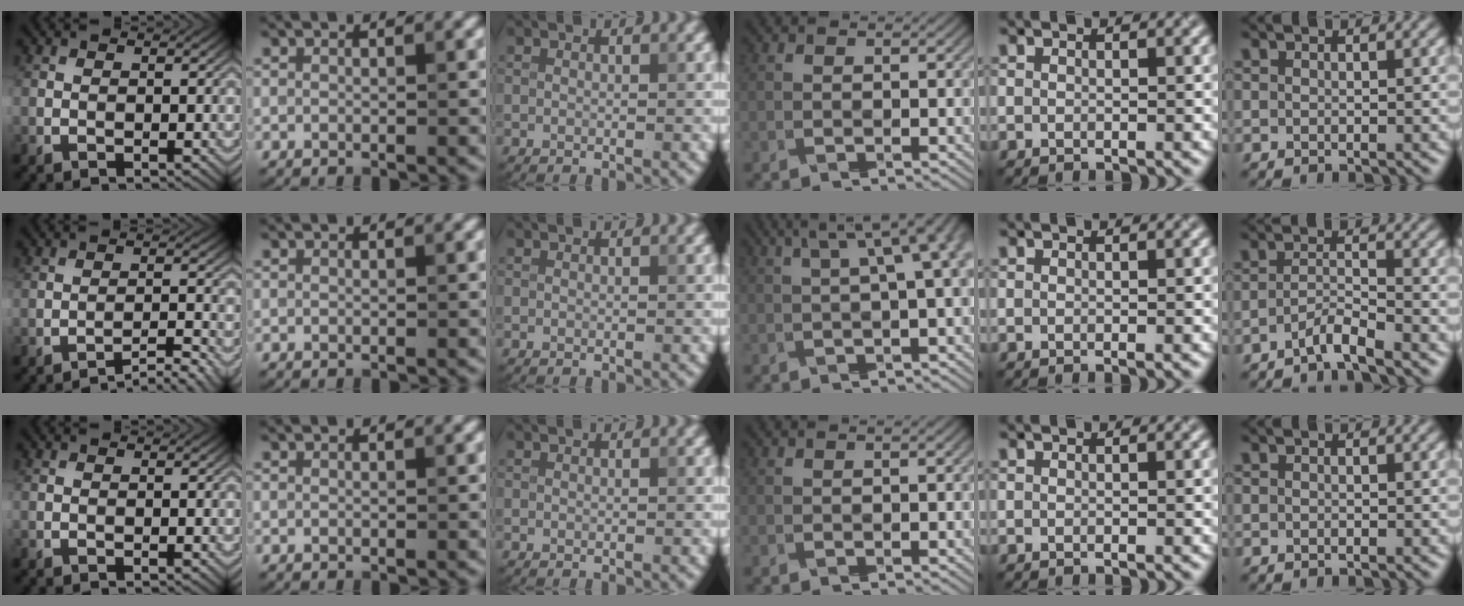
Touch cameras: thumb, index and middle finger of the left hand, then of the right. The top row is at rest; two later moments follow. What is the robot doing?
{"motion": "pour", "object": "sugar"}